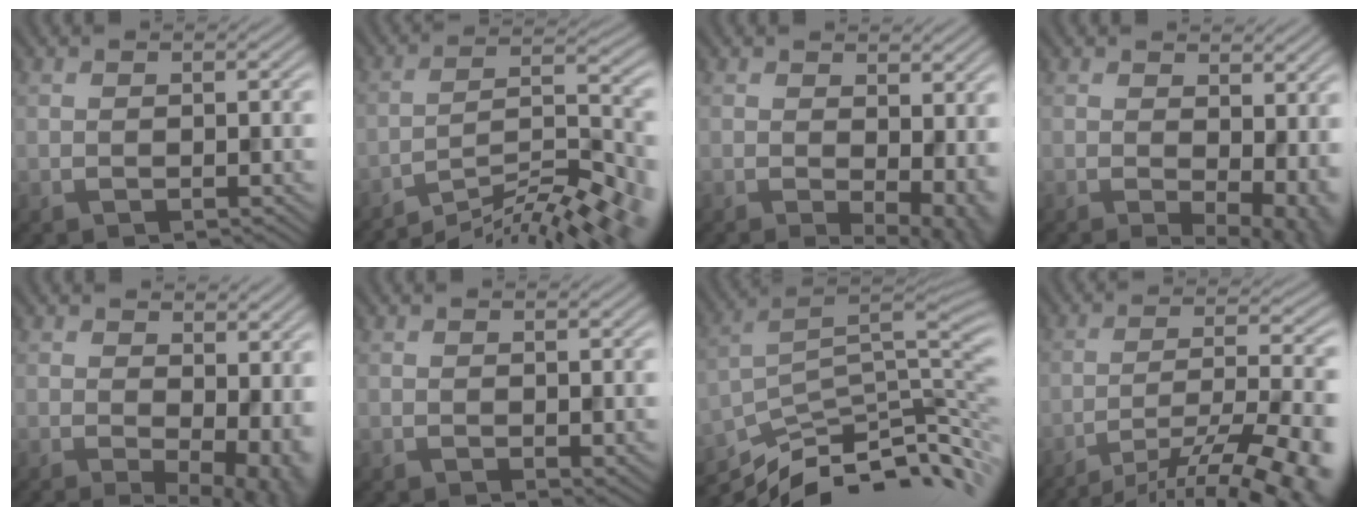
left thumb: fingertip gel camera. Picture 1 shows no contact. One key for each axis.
{"total": 12.5, "fx": -11.2, "fy": 1.1, "fz": 5.4, "tx": -0.078, "ty": 0.010, "tz": -0.163}
{"total": 4.0, "fx": 0.5, "fy": 2.0, "fz": 3.4, "tx": -0.041, "ty": -0.013, "tz": 0.027}
{"total": 4.7, "fx": 0.6, "fy": 2.4, "fz": 4.0, "tx": -0.044, "ty": -0.011, "tz": 0.032}
{"total": 6.5, "fx": 0.8, "fy": 3.3, "fz": 5.5, "tx": -0.058, "ty": -0.006, "tz": 0.041}
{"total": 1.2, "fx": -0.1, "fy": 0.6, "fz": 1.1, "tx": -0.020, "ty": -0.002, "tz": 0.009}
{"total": 10.0, "fx": -8.1, "fy": 2.2, "fz": 5.3, "tx": -0.094, "ty": 0.006, "tz": -0.134}
{"total": 14.2, "fx": -11.4, "fy": 3.0, "fz": 7.9, "tx": -0.104, "ty": -0.009, "tz": -0.155}